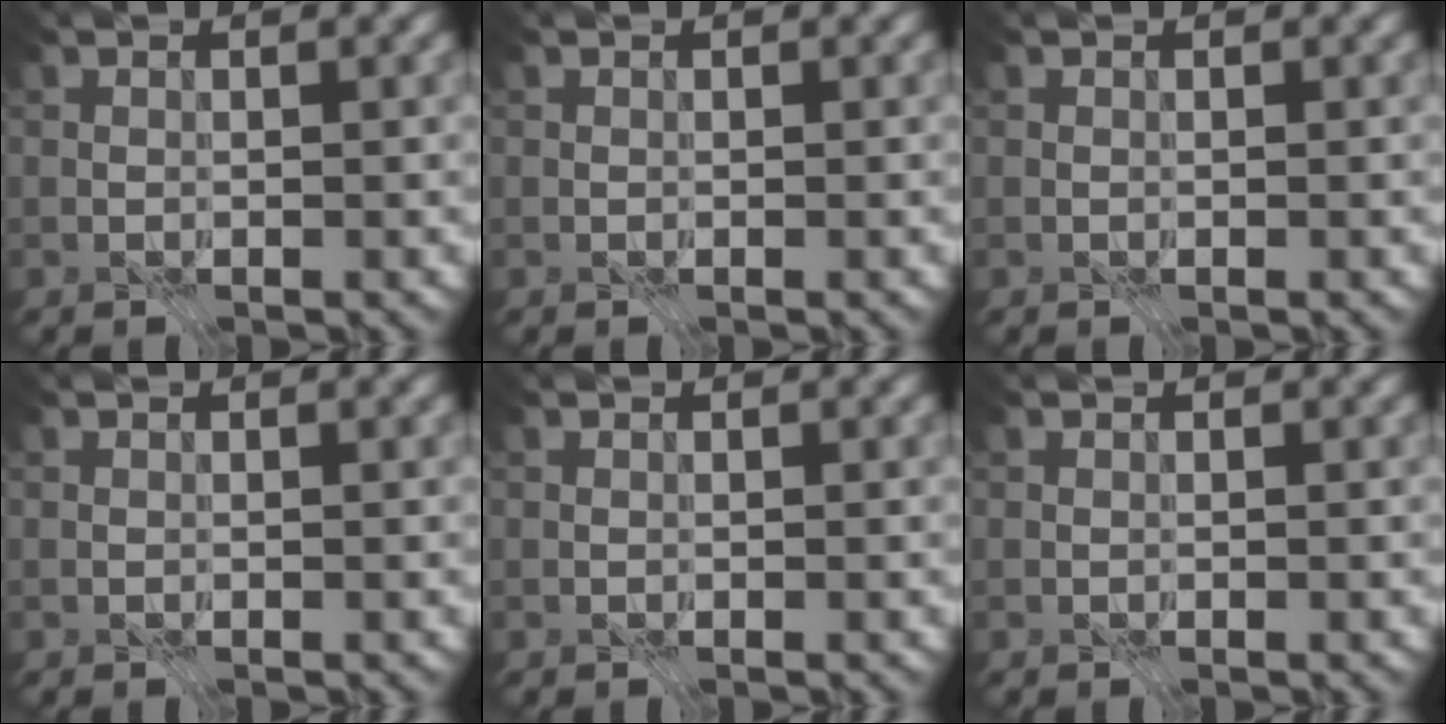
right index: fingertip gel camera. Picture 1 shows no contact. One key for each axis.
{"total": 0.0}
{"total": 0.0}
{"total": 0.0}
{"total": 0.0}
{"total": 0.0}